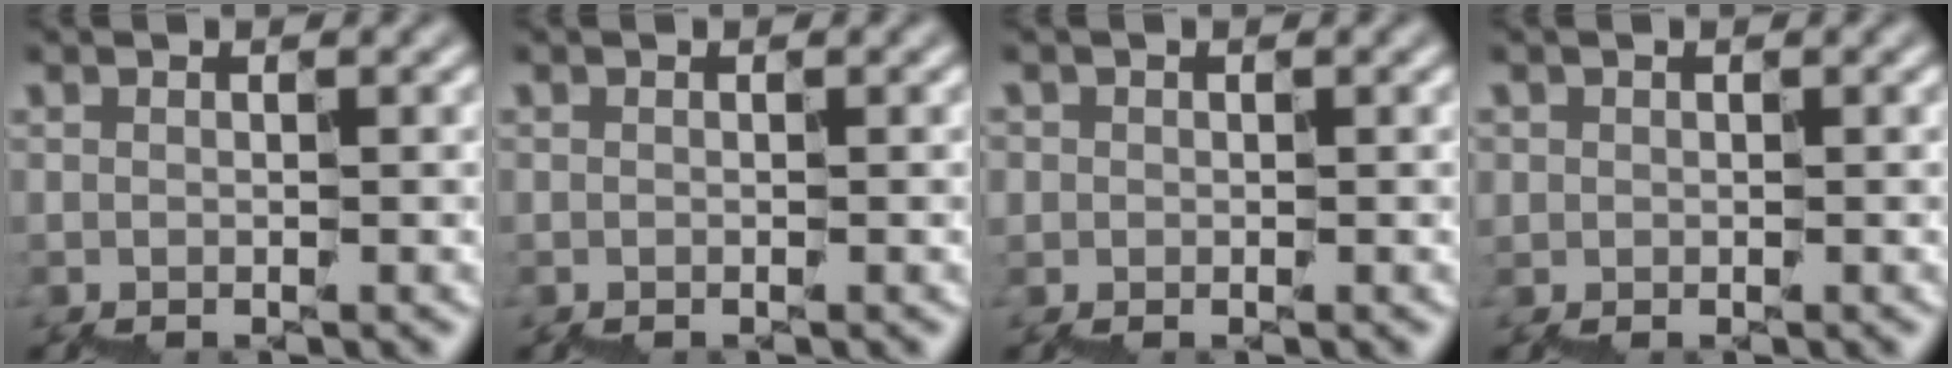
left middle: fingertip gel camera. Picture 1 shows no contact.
{"total": 0.0}
{"total": 0.9, "force": [-0.5, 0.8, -0.1], "torque": [0.002, 0.001, -0.005]}
{"total": 0.6, "force": [-0.3, 0.5, -0.2], "torque": [0.001, -0.003, 0.000]}